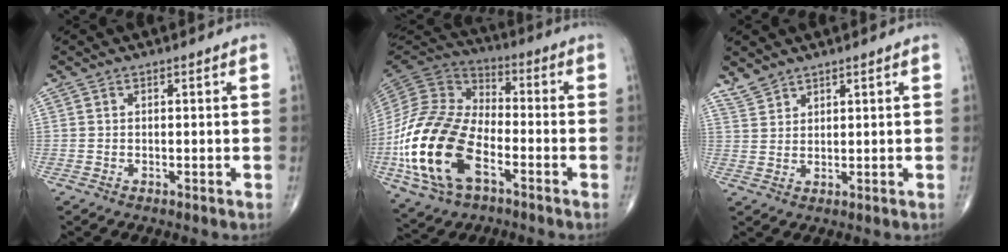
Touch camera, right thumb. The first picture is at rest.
{"total": 22.2, "force": [-7.2, 12.4, 16.9], "torque": [-0.348, 0.027, -0.134]}
{"total": 2.8, "force": [2.6, 1.0, 0.3], "torque": [-0.003, -0.006, 0.054]}